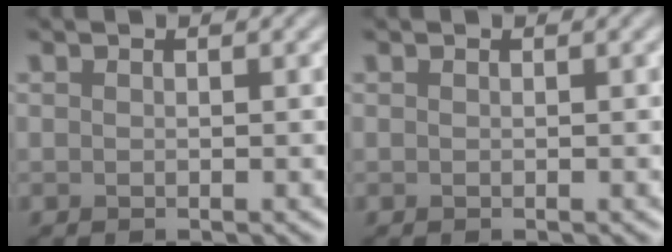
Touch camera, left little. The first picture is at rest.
{"total": 0.0}